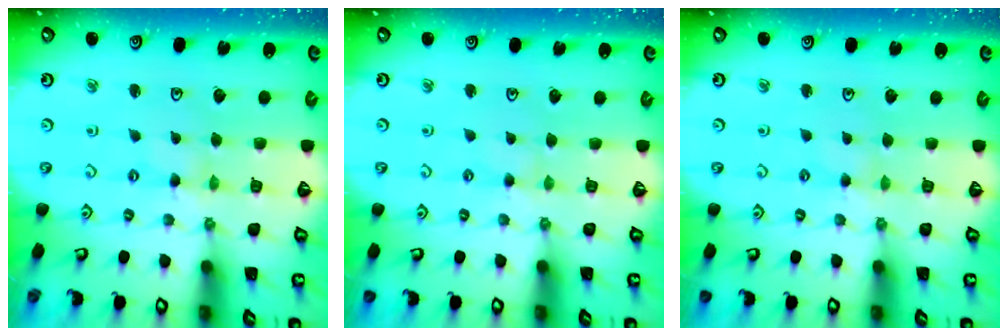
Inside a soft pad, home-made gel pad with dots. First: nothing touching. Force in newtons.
{"total": 1.1, "press": 1.1, "slide": 0.4}
{"total": 1.2, "press": 1.2, "slide": 0.3}